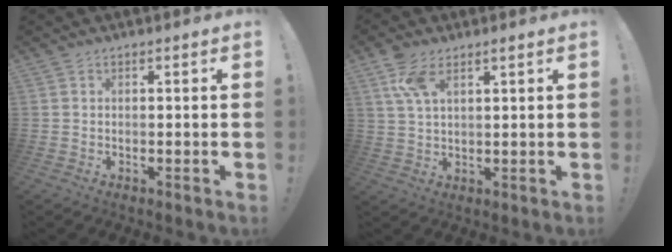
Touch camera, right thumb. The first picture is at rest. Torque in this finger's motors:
{"motor_torque": [0.05, 0.09, 0.16, 0.09, 0.15]}